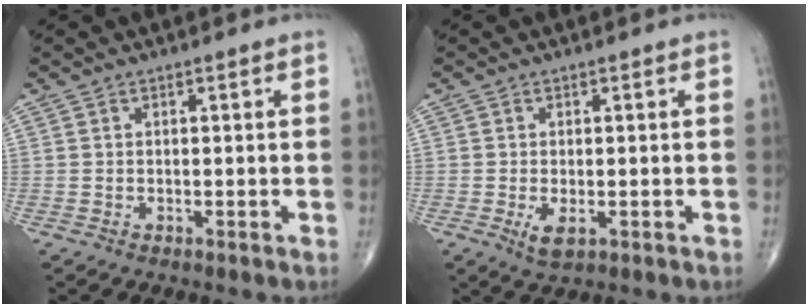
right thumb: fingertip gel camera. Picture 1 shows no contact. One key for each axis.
{"total": 3.0, "fx": -0.9, "fy": 1.4, "fz": 2.5, "tx": -0.047, "ty": -0.008, "tz": -0.011}